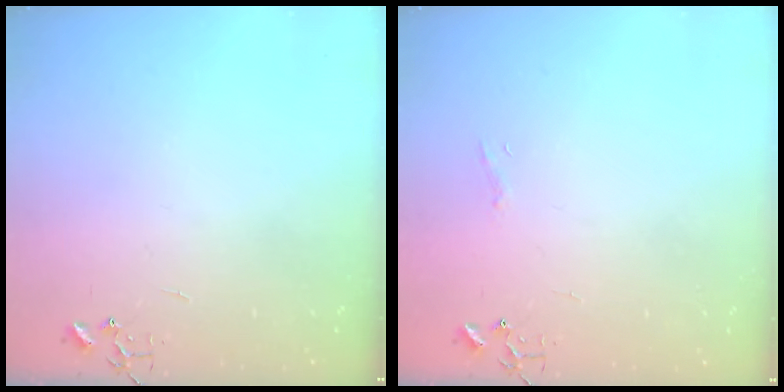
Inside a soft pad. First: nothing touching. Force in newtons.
{"total": 4.2, "press": 4.2, "slide": 0.3}